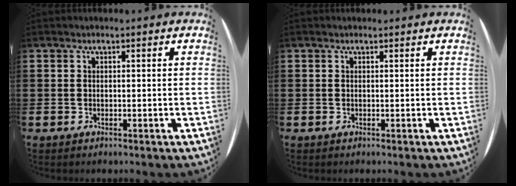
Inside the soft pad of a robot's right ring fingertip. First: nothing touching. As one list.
[{"total": 0.0}]